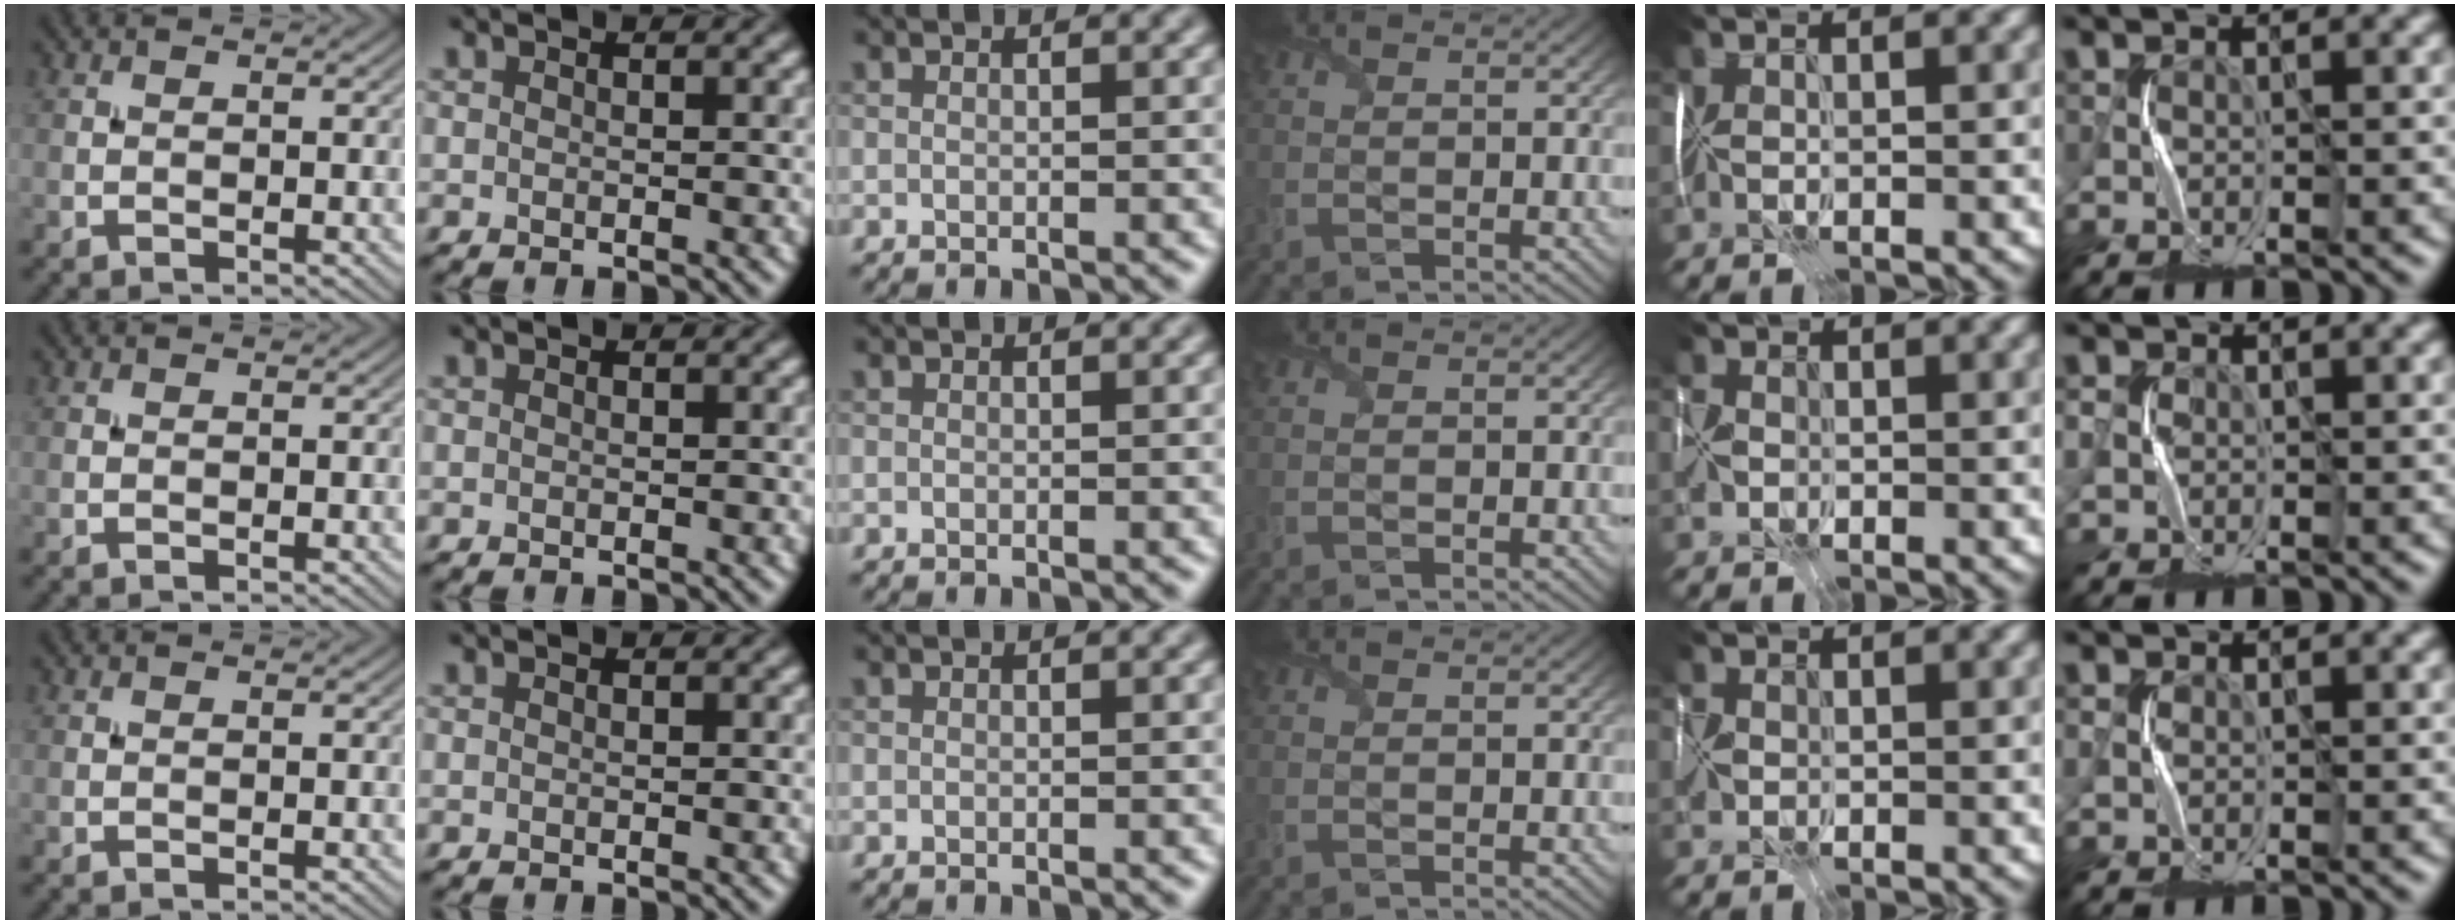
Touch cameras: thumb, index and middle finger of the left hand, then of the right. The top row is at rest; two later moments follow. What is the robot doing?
{"motion": "fold", "object": "shipping label"}